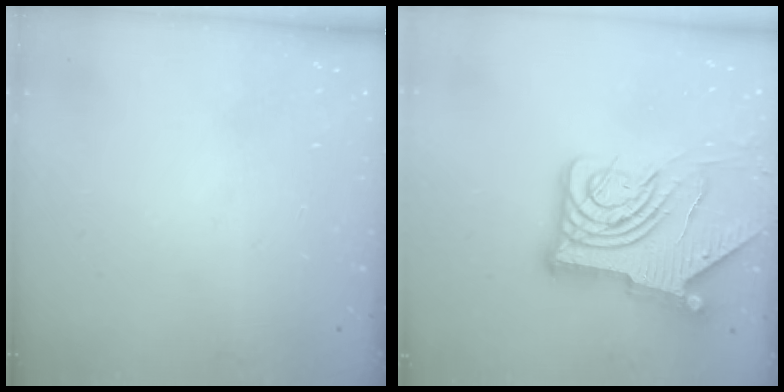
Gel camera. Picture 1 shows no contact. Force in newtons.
{"total": 16.2, "press": 16.1, "slide": 2.0}